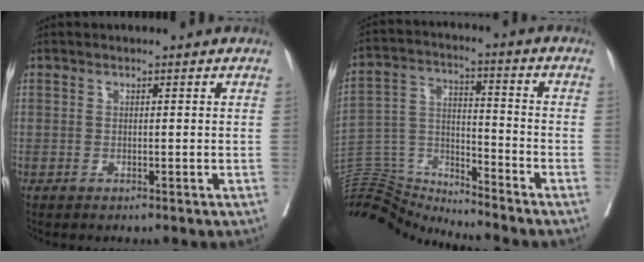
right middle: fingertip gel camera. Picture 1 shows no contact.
{"total": 15.8, "force": [-15.6, 1.2, 2.3], "torque": [-0.057, 0.042, -0.279]}